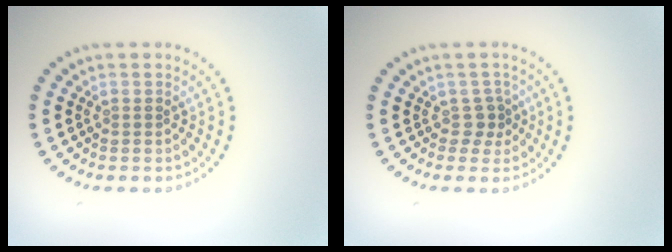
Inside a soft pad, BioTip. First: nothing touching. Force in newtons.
{"total": 1.5, "press": 1.0, "slide": 1.1}